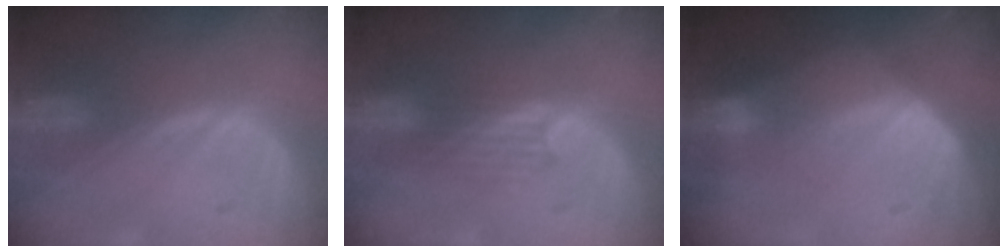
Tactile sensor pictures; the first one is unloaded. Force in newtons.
{"total": 3.2, "press": 2.9, "slide": 1.4}
{"total": 7.3, "press": 6.2, "slide": 3.8}